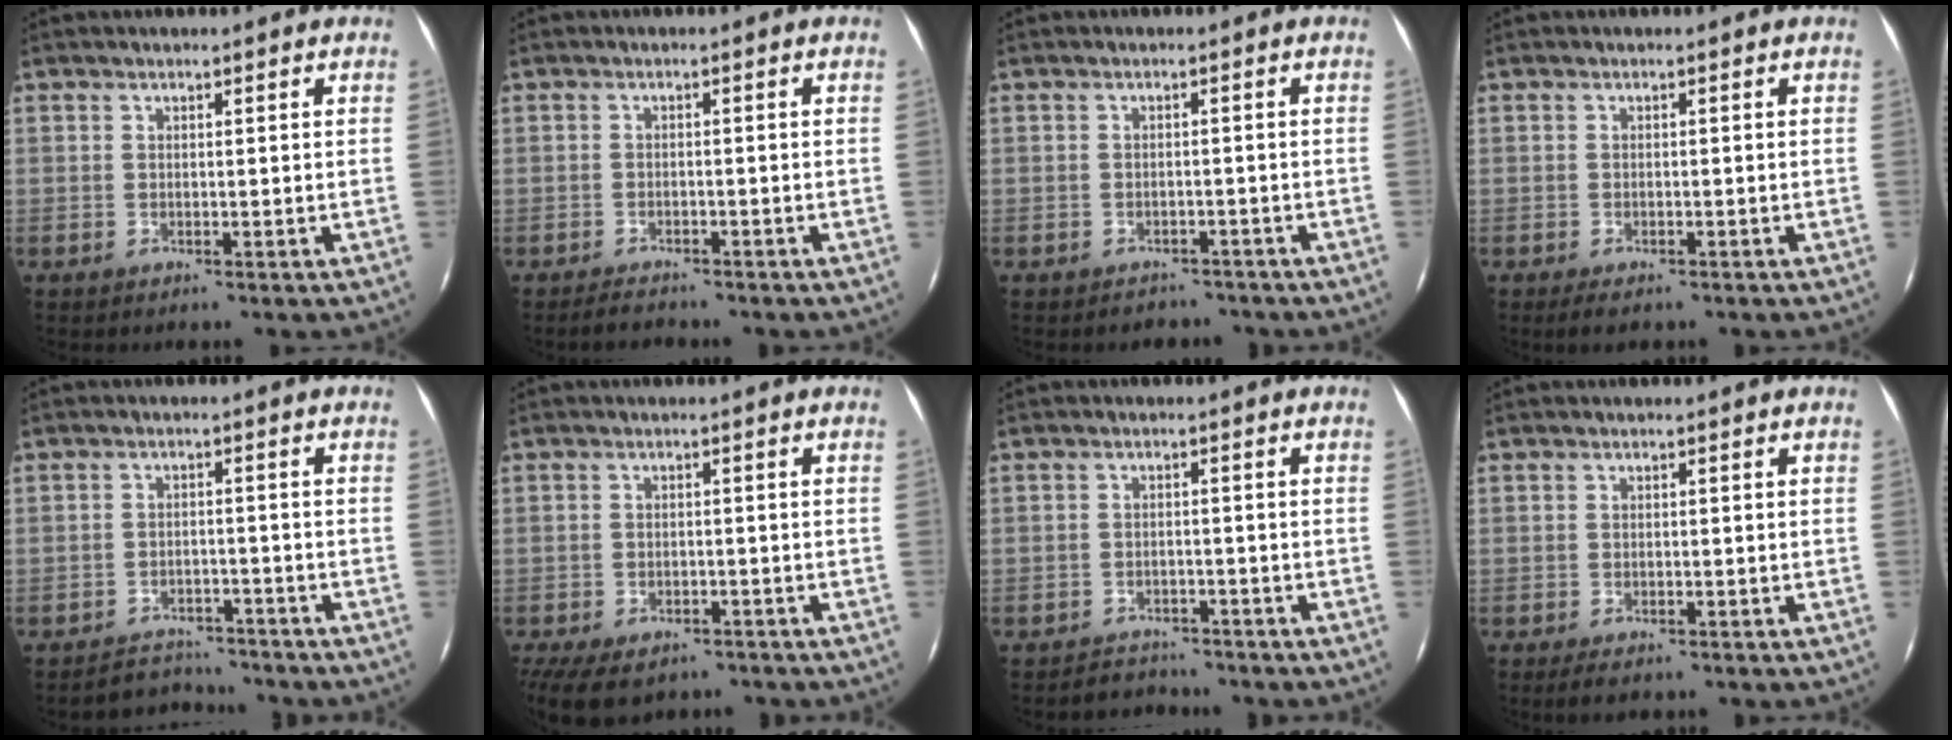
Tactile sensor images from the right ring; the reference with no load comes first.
{"total": 3.2, "force": [-3.0, 0.9, 0.9], "torque": [-0.025, 0.001, -0.046]}
{"total": 4.4, "force": [-3.8, 2.3, 0.6], "torque": [-0.006, 0.013, -0.044]}
{"total": 2.7, "force": [-2.0, 1.1, 1.5], "torque": [-0.031, -0.009, -0.031]}
{"total": 8.1, "force": [-7.5, 3.0, 1.0], "torque": [-0.032, 0.020, -0.098]}
{"total": 3.9, "force": [-2.7, 2.1, 1.9], "torque": [-0.043, -0.013, -0.037]}
{"total": 5.8, "force": [-5.2, 2.5, 0.6], "torque": [-0.018, 0.018, -0.071]}
{"total": 3.0, "force": [-2.3, 1.2, 1.6], "torque": [-0.034, -0.009, -0.036]}